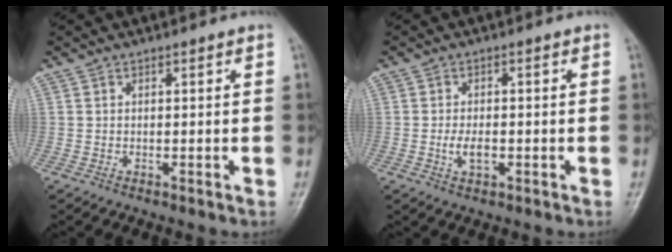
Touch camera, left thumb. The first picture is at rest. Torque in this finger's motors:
{"motor_torque": [-0.11, 0.30, 0.35, 0.08, 0.02]}